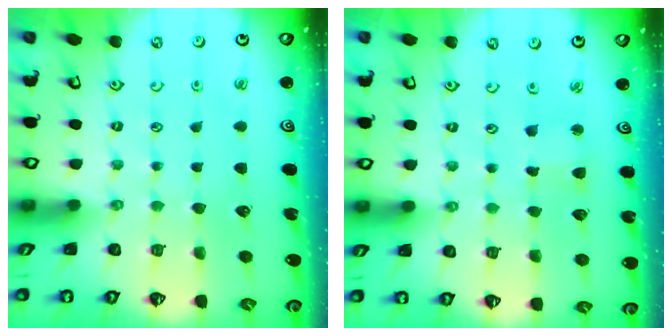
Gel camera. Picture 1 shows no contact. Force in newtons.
{"total": 2.6, "press": 2.6, "slide": 0.3}